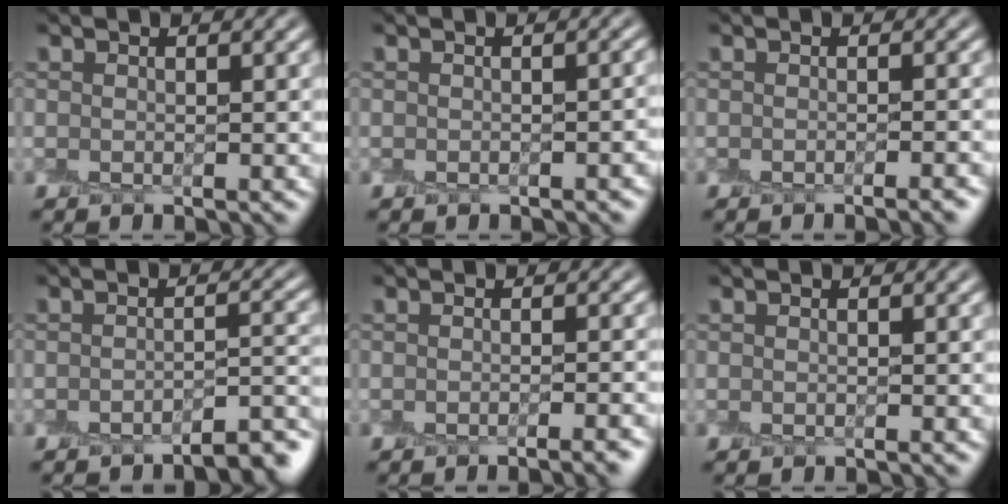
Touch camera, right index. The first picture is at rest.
{"total": 1.9, "force": [-1.4, 0.8, 1.0], "torque": [-0.007, -0.001, -0.017]}
{"total": 1.9, "force": [-1.6, 0.0, 1.0], "torque": [-0.008, -0.007, -0.020]}
{"total": 3.8, "force": [-3.4, 0.4, 1.7], "torque": [-0.020, 0.002, -0.047]}
{"total": 2.7, "force": [-2.2, 0.3, 1.6], "torque": [-0.014, -0.004, -0.026]}
{"total": 0.0}